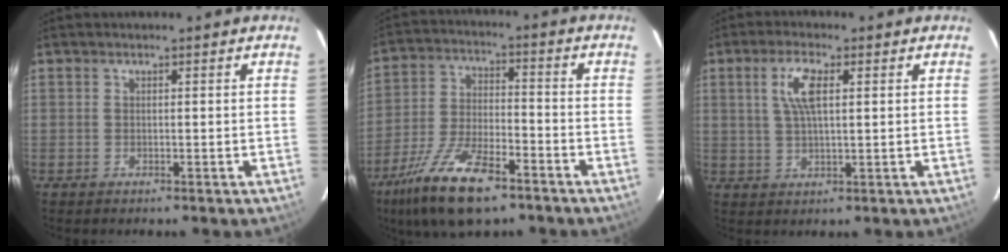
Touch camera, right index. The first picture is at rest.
{"total": 16.0, "force": [-10.5, 5.6, 10.6], "torque": [-0.224, -0.027, -0.193]}
{"total": 5.9, "force": [1.8, 1.9, 5.2], "torque": [-0.103, 0.008, 0.036]}